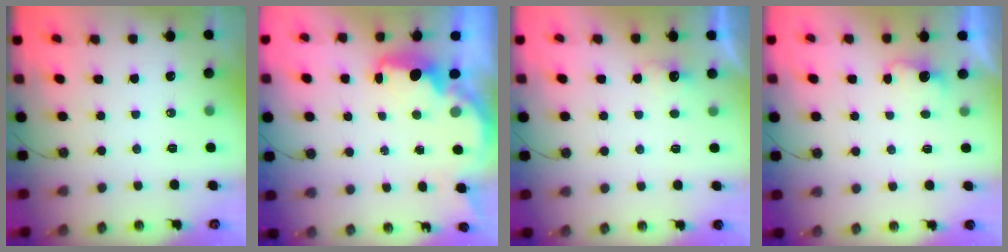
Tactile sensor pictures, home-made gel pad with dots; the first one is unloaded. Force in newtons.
{"total": 3.7, "press": 3.7, "slide": 0.6}
{"total": 2.1, "press": 1.9, "slide": 0.8}
{"total": 2.4, "press": 2.3, "slide": 0.8}